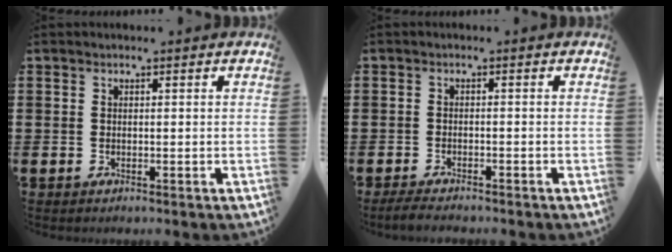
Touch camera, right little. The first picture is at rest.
{"total": 1.7, "force": [-1.5, 0.2, 0.7], "torque": [-0.013, 0.003, -0.030]}